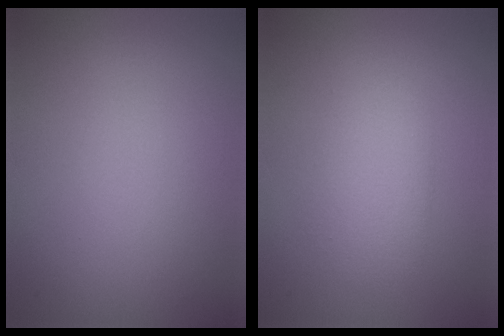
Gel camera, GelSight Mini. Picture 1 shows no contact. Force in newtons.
{"total": 2.3, "press": 2.2, "slide": 0.1}